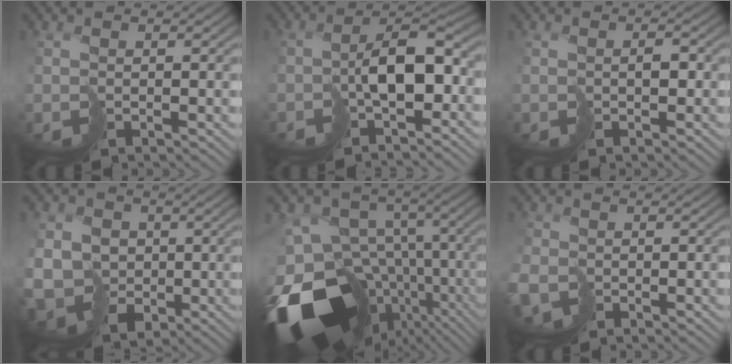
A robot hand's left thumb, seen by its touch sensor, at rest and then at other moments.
{"total": 5.9, "force": [-2.0, 2.8, 4.9], "torque": [-0.071, 0.006, -0.038]}
{"total": 1.1, "force": [-0.1, 0.6, 0.9], "torque": [-0.012, 0.005, -0.001]}
{"total": 10.1, "force": [-1.0, 9.1, 4.4], "torque": [-0.118, -0.031, -0.033]}
{"total": 19.0, "force": [-7.6, 12.8, 11.8], "torque": [-0.254, -0.028, -0.090]}
{"total": 4.0, "force": [-2.1, 2.5, 2.2], "torque": [-0.054, -0.015, -0.037]}